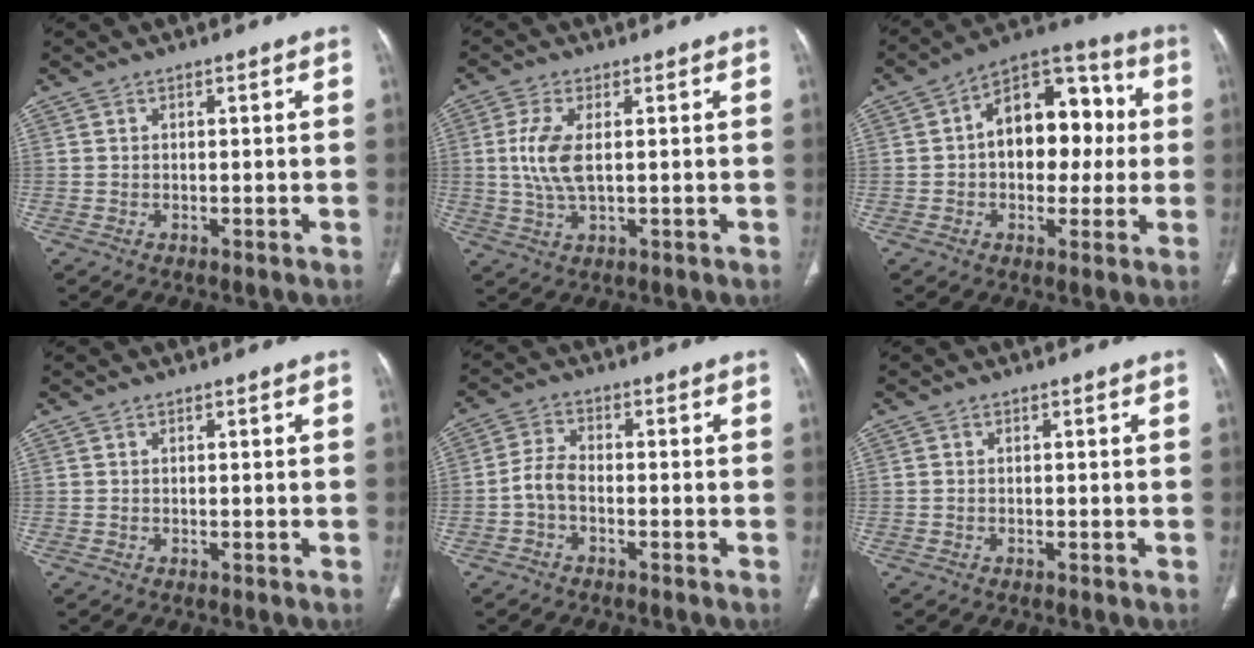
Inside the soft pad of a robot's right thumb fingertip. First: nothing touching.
{"total": 7.1, "force": [0.8, 3.0, 6.4], "torque": [-0.156, -0.005, 0.018]}
{"total": 16.6, "force": [1.4, 10.8, 12.5], "torque": [-0.131, 0.039, 0.012]}
{"total": 0.0}
{"total": 4.1, "force": [-1.5, 2.2, 3.1], "torque": [-0.067, 0.017, -0.037]}
{"total": 0.0}